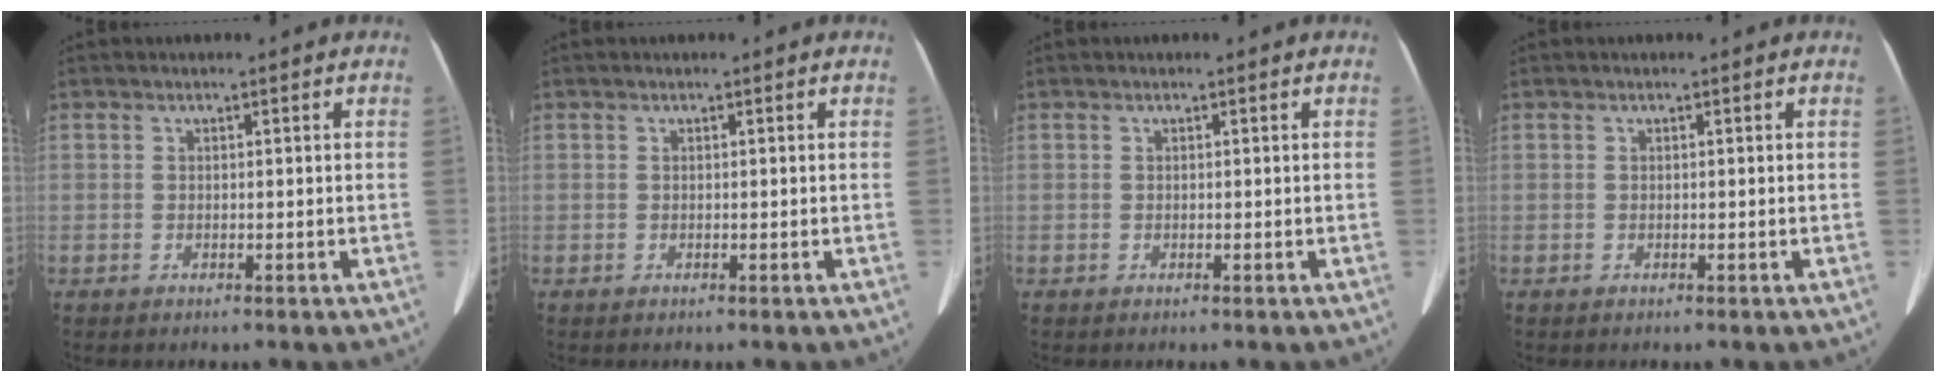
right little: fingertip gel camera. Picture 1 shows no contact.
{"total": 0.0}
{"total": 0.0}
{"total": 0.0}